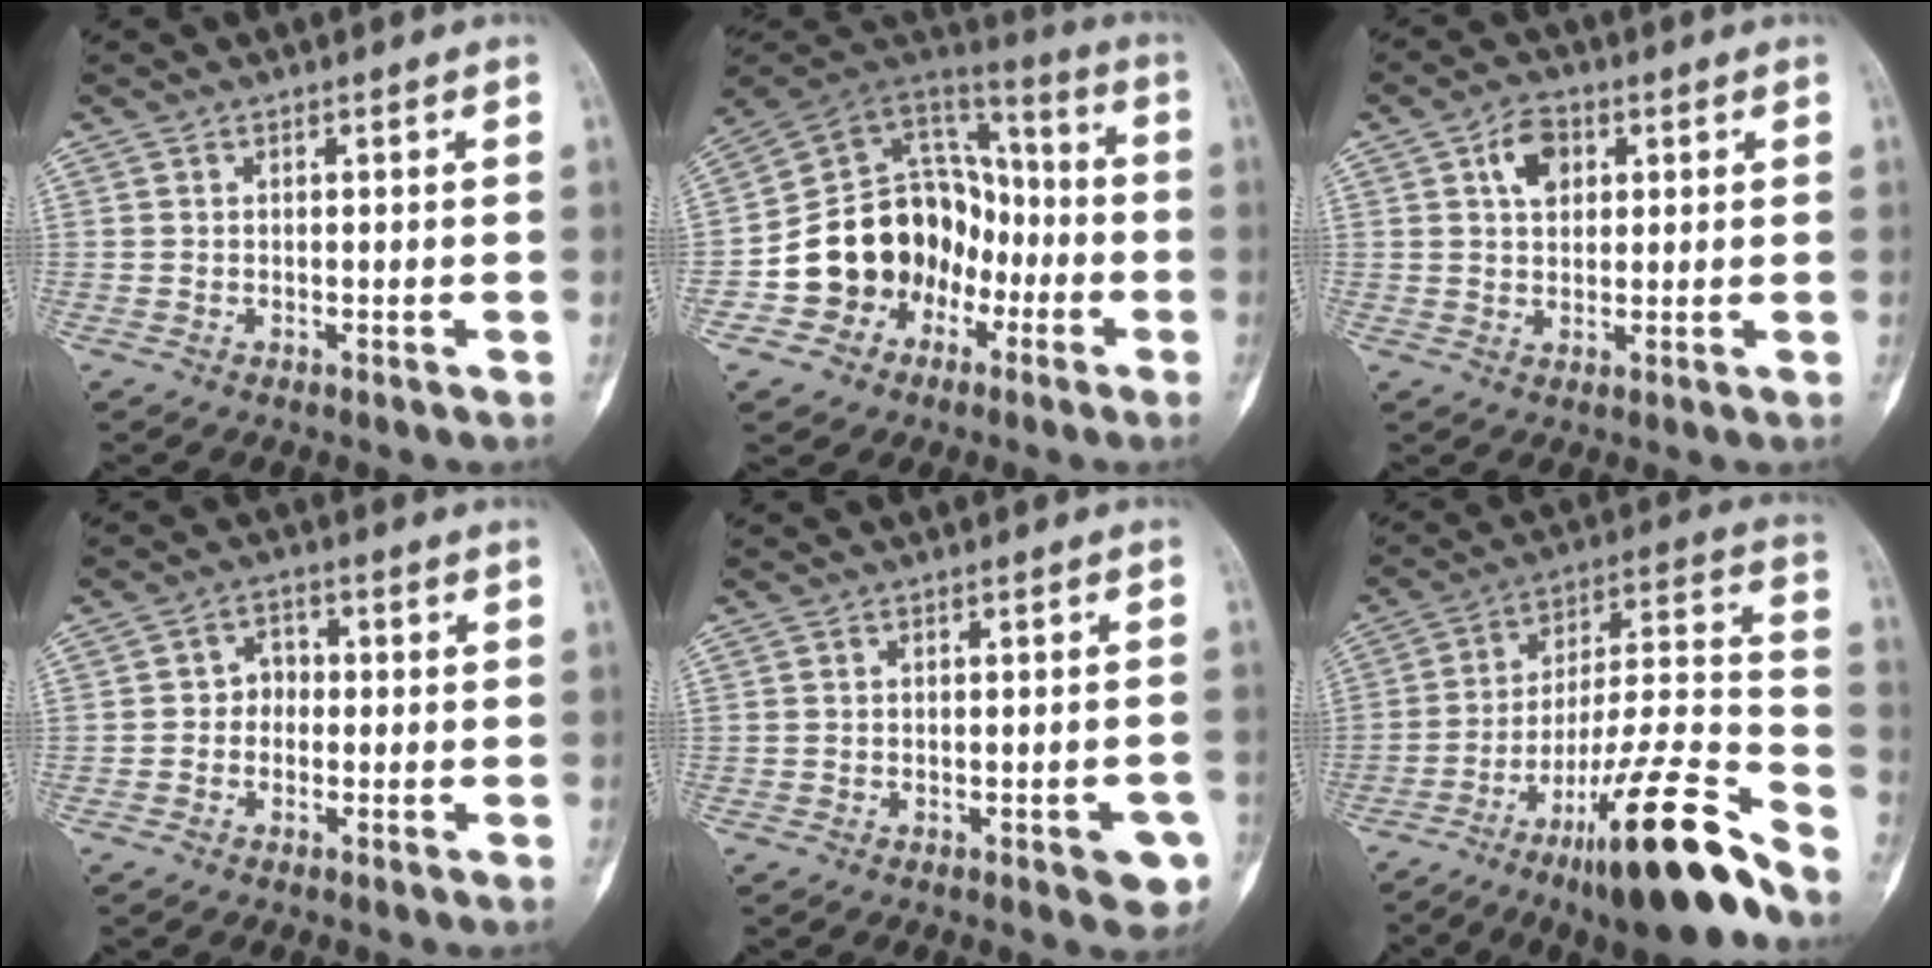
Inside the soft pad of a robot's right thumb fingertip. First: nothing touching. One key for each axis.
{"total": 17.9, "fx": -5.9, "fy": 14.9, "fz": 7.9, "tx": -0.083, "ty": 0.092, "tz": -0.099}
{"total": 6.0, "fx": 2.0, "fy": 4.1, "fz": 3.8, "tx": -0.046, "ty": 0.003, "tz": 0.032}
{"total": 3.5, "fx": -0.7, "fy": 3.0, "fz": 1.6, "tx": 0.002, "ty": 0.017, "tz": -0.023}
{"total": 4.8, "fx": -2.2, "fy": 1.7, "fz": 3.9, "tx": -0.029, "ty": 0.009, "tz": -0.023}
{"total": 24.8, "fx": -16.8, "fy": 3.5, "fz": 17.9, "tx": -0.249, "ty": 0.087, "tz": -0.271}